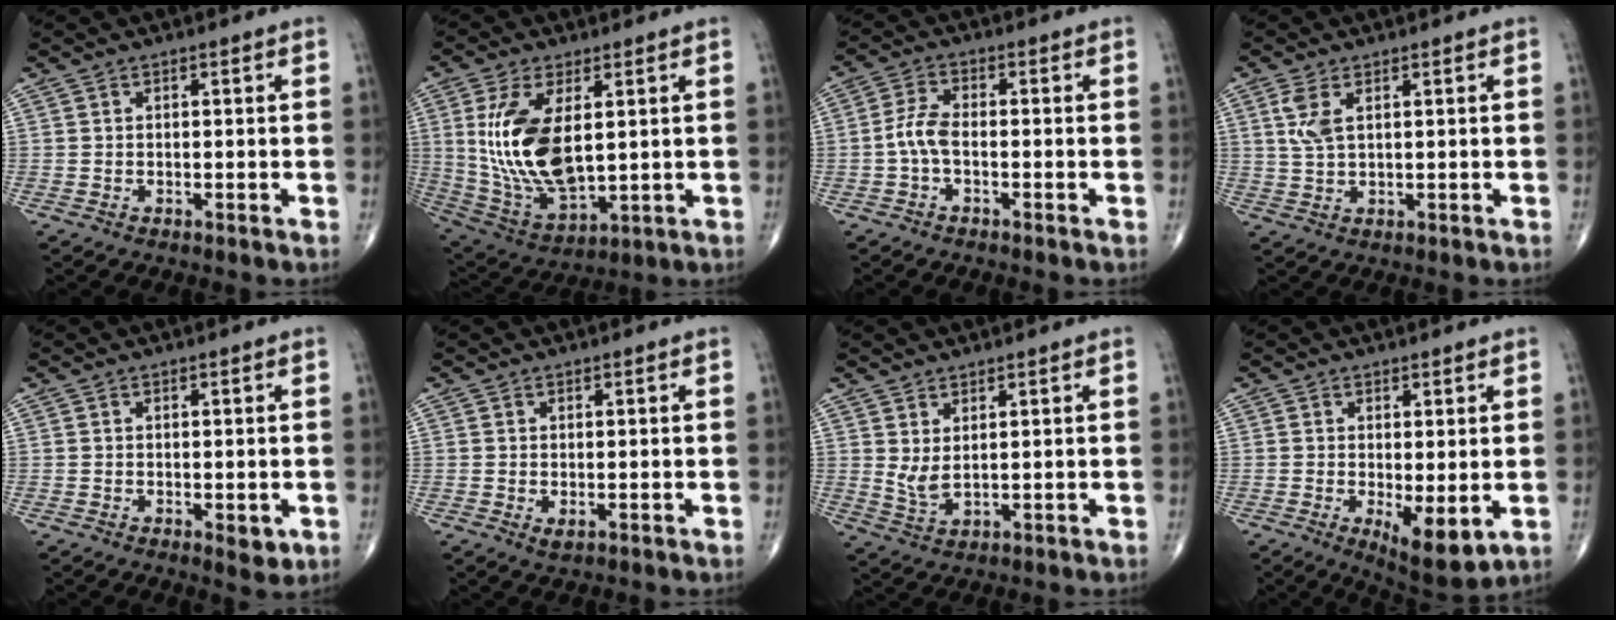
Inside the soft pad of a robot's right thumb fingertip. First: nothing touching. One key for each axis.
{"total": 16.4, "fx": 2.7, "fy": 8.0, "fz": 14.1, "tx": -0.278, "ty": -0.021, "tz": 0.069}
{"total": 4.1, "fx": -1.1, "fy": 1.8, "fz": 3.5, "tx": -0.079, "ty": 0.013, "tz": -0.029}
{"total": 4.1, "fx": 1.6, "fy": 1.7, "fz": 3.4, "tx": -0.082, "ty": 0.000, "tz": 0.037}
{"total": 2.7, "fx": -0.6, "fy": 1.3, "fz": 2.4, "tx": -0.024, "ty": -0.006, "tz": -0.004}
{"total": 1.2, "fx": -0.2, "fy": 0.6, "fz": 1.0, "tx": -0.018, "ty": -0.005, "tz": 0.000}
{"total": 3.8, "fx": 1.4, "fy": 1.4, "fz": 3.3, "tx": -0.066, "ty": -0.017, "tz": 0.036}
{"total": 7.5, "fx": -1.4, "fy": 2.7, "fz": 6.8, "tx": -0.099, "ty": -0.024, "tz": -0.011}